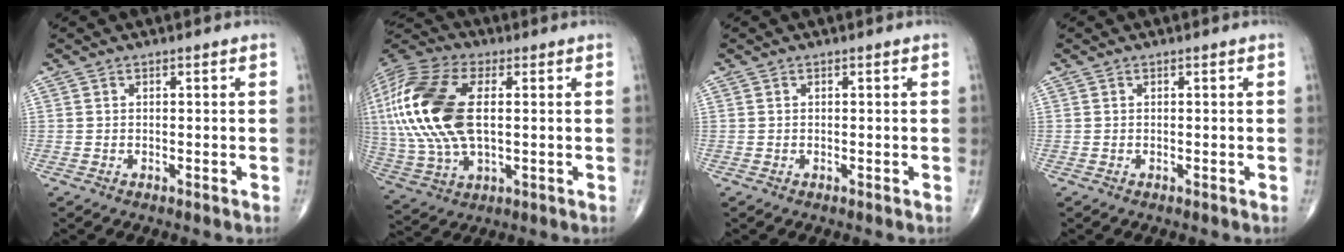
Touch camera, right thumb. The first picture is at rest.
{"total": 23.8, "force": [2.9, 12.5, 20.1], "torque": [-0.463, 0.004, 0.051]}
{"total": 0.0}
{"total": 0.0}